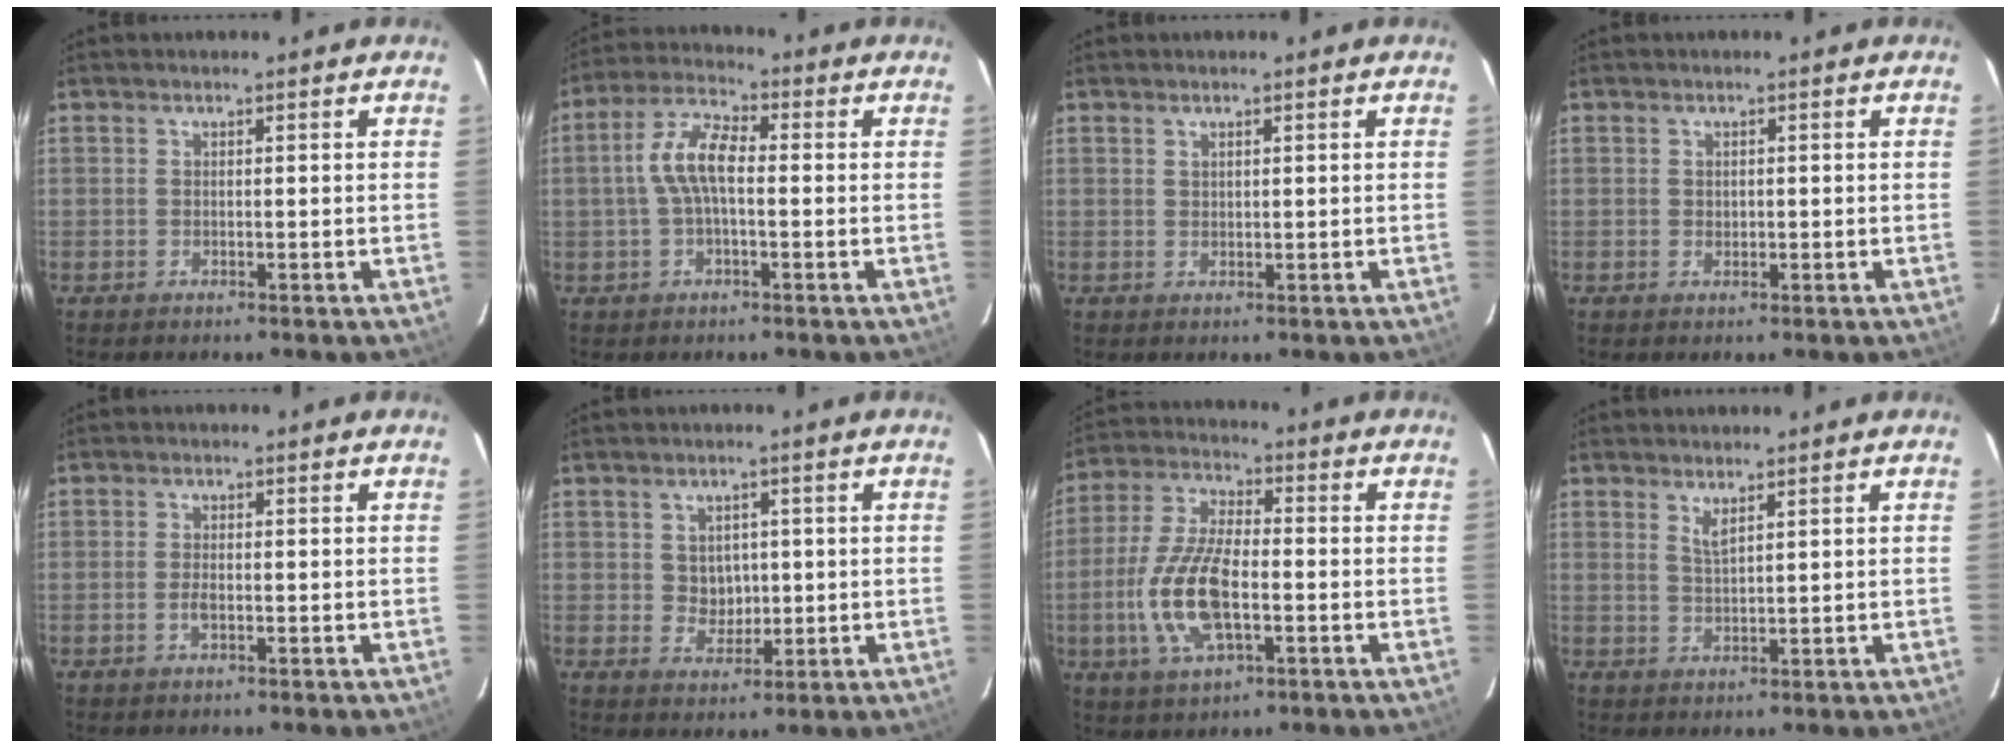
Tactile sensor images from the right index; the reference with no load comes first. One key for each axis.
{"total": 7.9, "fx": -0.2, "fy": 3.3, "fz": 7.2, "tx": -0.149, "ty": 0.020, "tz": -0.007}
{"total": 0.9, "fx": 0.6, "fy": 0.4, "fz": 0.4, "tx": -0.006, "ty": 0.002, "tz": 0.013}
{"total": 0.9, "fx": 0.1, "fy": 0.9, "fz": 0.2, "tx": 0.000, "ty": 0.001, "tz": 0.004}
{"total": 1.9, "fx": -0.7, "fy": 0.8, "fz": 1.5, "tx": -0.033, "ty": 0.000, "tz": -0.013}
{"total": 4.1, "fx": 0.5, "fy": 3.7, "fz": 1.7, "tx": -0.024, "ty": 0.004, "tz": 0.016}
{"total": 13.8, "fx": -3.2, "fy": 5.7, "fz": 12.1, "tx": -0.261, "ty": -0.001, "tz": -0.061}
{"total": 2.0, "fx": 1.5, "fy": 0.2, "fz": 1.4, "tx": -0.026, "ty": -0.004, "tz": 0.025}